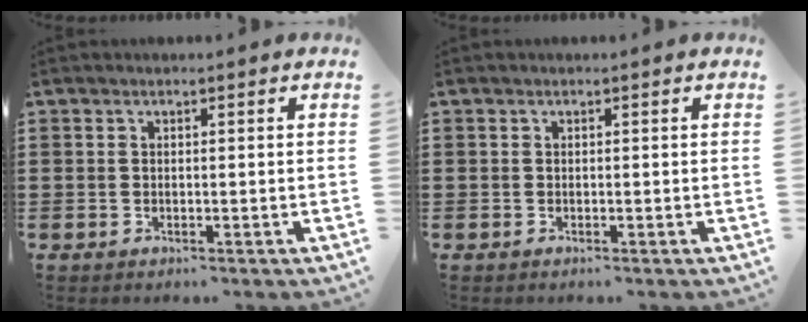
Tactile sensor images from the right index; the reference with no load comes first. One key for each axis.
{"total": 0.0}